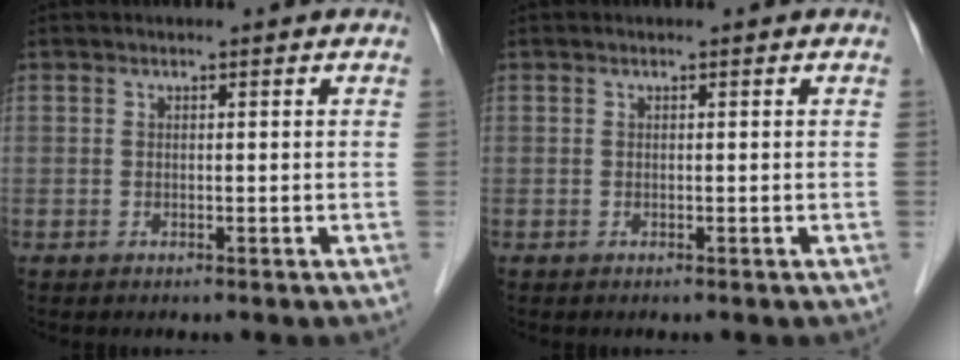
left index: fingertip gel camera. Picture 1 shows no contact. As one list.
[{"total": 0.0}]